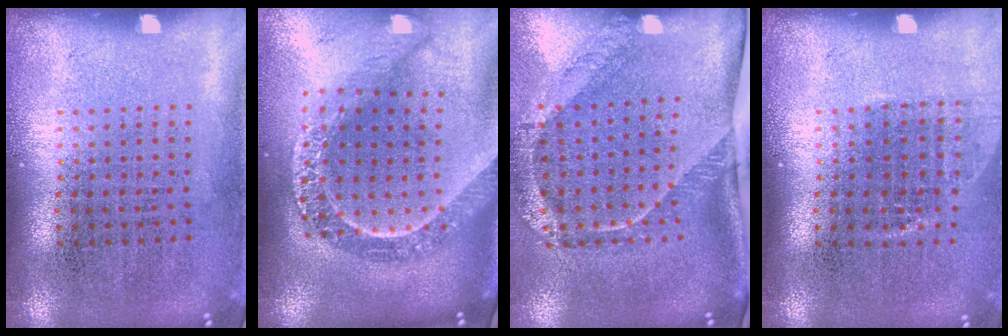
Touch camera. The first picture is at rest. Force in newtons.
{"total": 2.7, "press": 2.2, "slide": 1.7}
{"total": 2.7, "press": 1.8, "slide": 1.9}
{"total": 1.0, "press": 0.9, "slide": 0.6}